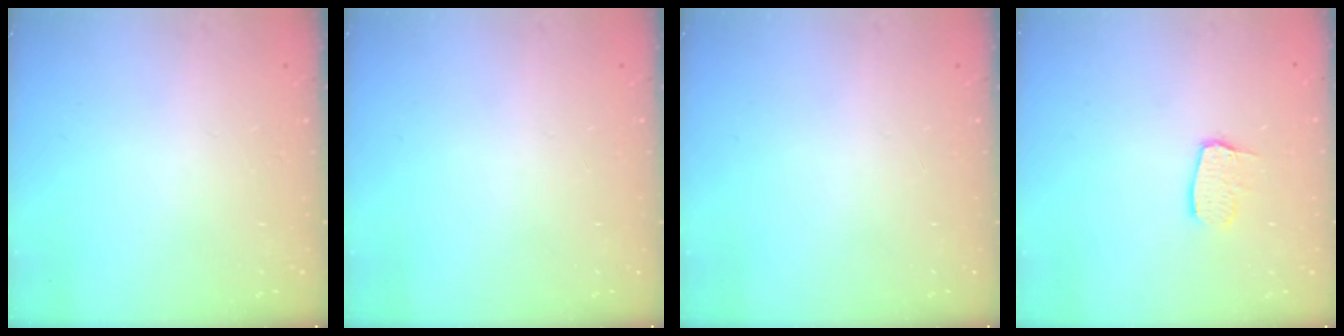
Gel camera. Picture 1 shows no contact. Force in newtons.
{"total": 0.0}
{"total": 0.0}
{"total": 6.8, "press": 6.8, "slide": 0.5}